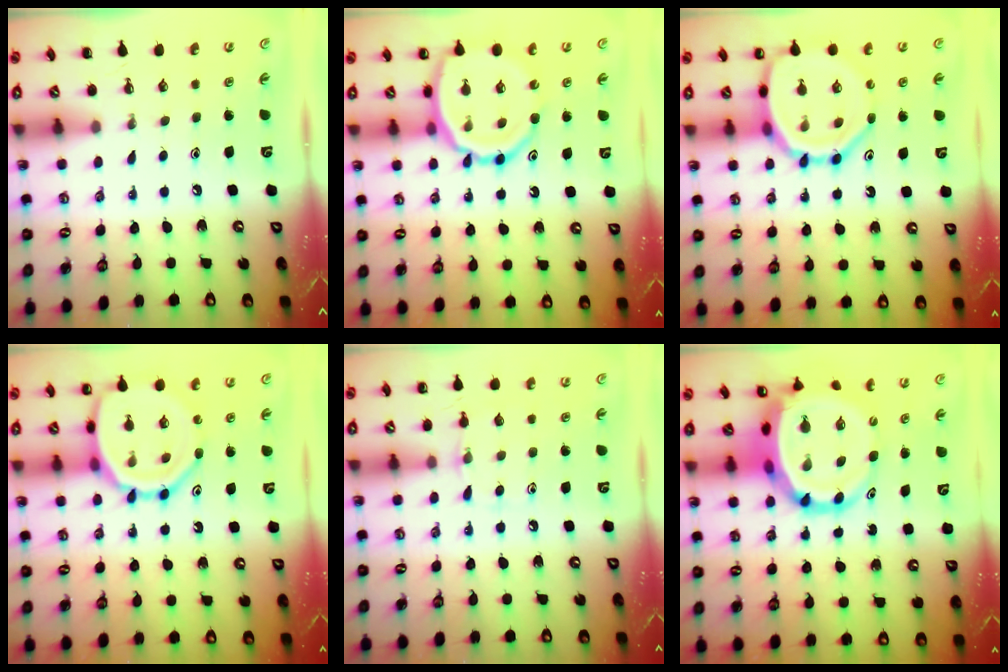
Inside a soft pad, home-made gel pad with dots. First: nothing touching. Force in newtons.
{"total": 15.0, "press": 14.8, "slide": 2.5}
{"total": 15.5, "press": 15.2, "slide": 2.8}
{"total": 14.7, "press": 14.6, "slide": 1.4}
{"total": 6.9, "press": 6.6, "slide": 1.8}
{"total": 10.7, "press": 10.3, "slide": 2.9}